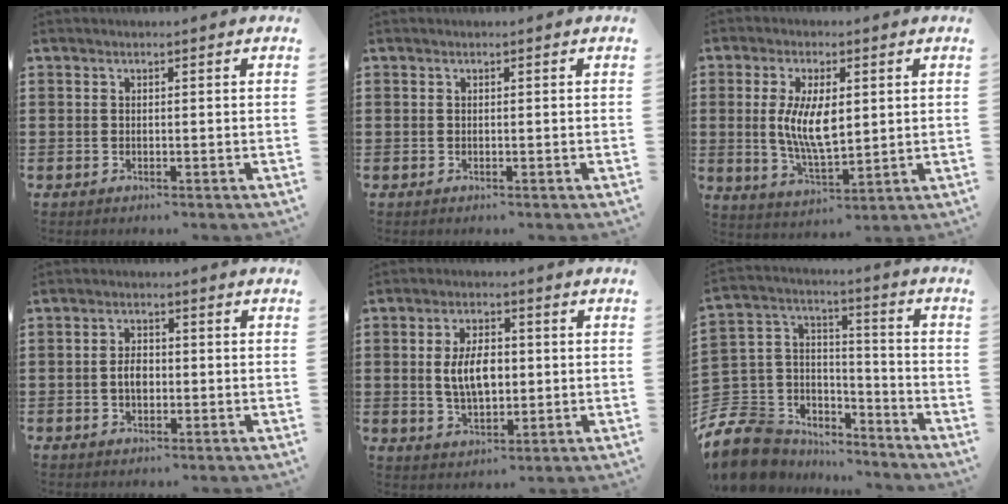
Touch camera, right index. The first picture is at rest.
{"total": 0.0}
{"total": 8.5, "force": [0.8, 3.6, 7.7], "torque": [-0.160, 0.003, 0.012]}
{"total": 3.0, "force": [-0.4, 1.8, 2.3], "torque": [-0.045, 0.005, -0.008]}
{"total": 6.7, "force": [0.3, 3.6, 5.7], "torque": [-0.103, 0.002, -0.002]}
{"total": 9.5, "force": [-6.9, 6.3, 1.8], "torque": [-0.087, 0.004, -0.137]}